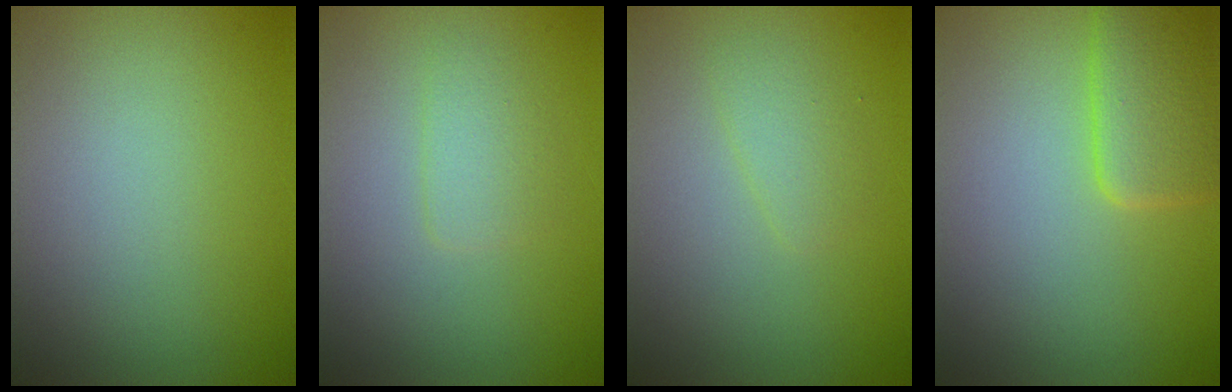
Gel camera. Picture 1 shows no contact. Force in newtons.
{"total": 1.6, "press": 1.6, "slide": 0.0}
{"total": 1.4, "press": 1.4, "slide": 0.1}
{"total": 4.1, "press": 4.1, "slide": 0.4}